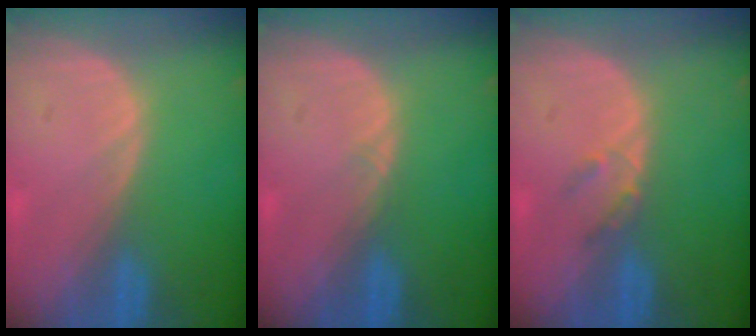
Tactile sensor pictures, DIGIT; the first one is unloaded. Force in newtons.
{"total": 0.5, "press": 0.5, "slide": 0.1}
{"total": 2.0, "press": 1.8, "slide": 0.9}